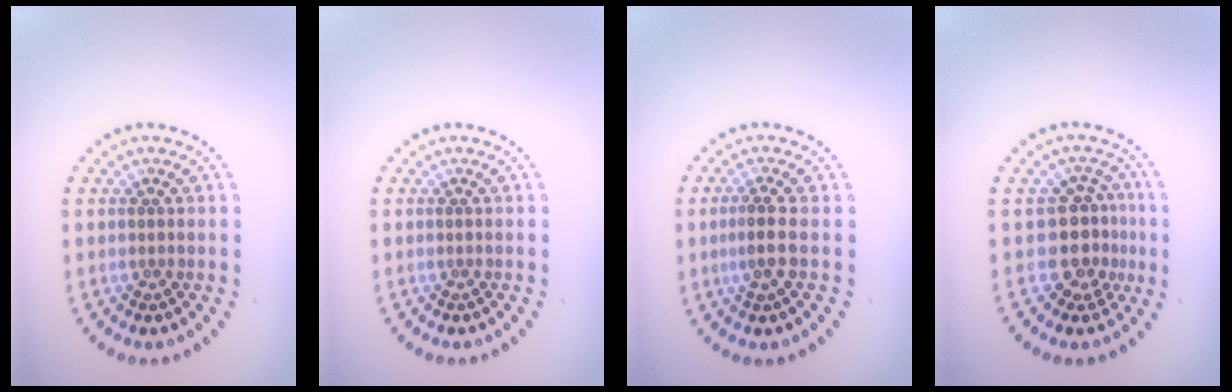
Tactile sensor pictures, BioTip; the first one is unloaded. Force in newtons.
{"total": 0.0}
{"total": 1.8, "press": 1.5, "slide": 0.9}
{"total": 3.2, "press": 2.4, "slide": 2.1}